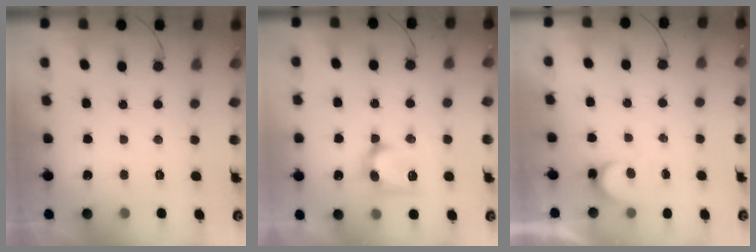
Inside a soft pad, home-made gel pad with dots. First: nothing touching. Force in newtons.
{"total": 9.9, "press": 9.9, "slide": 0.3}
{"total": 5.4, "press": 5.3, "slide": 0.4}